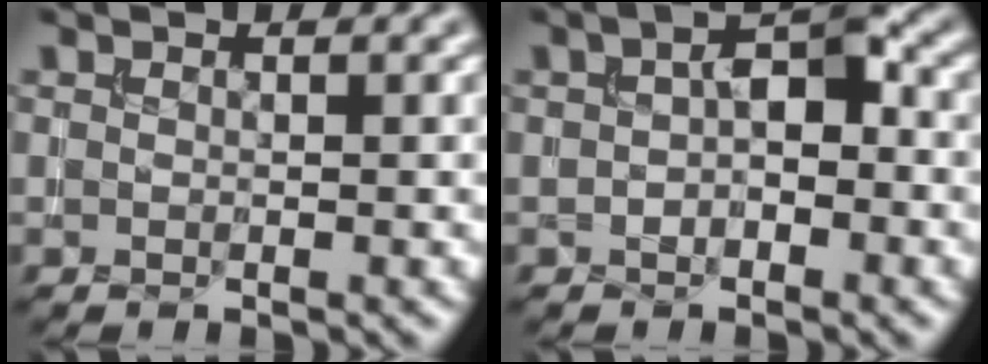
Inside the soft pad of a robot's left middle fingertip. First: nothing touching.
{"total": 3.7, "force": [0.1, 2.0, 3.1], "torque": [-0.048, 0.006, -0.003]}